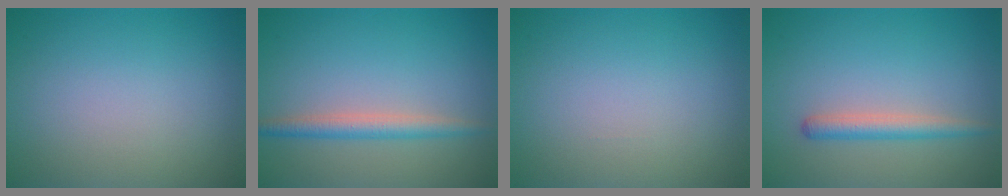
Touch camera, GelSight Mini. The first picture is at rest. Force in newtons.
{"total": 2.5, "press": 2.5, "slide": 0.1}
{"total": 0.0}
{"total": 2.2, "press": 2.2, "slide": 0.1}